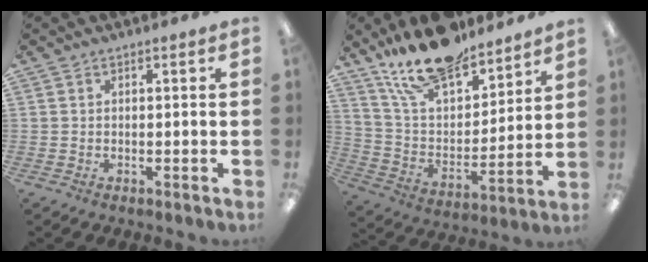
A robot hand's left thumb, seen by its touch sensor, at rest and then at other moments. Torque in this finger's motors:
{"motor_torque": [2.07, 1.17, 1.32, -1.45, 0.51]}